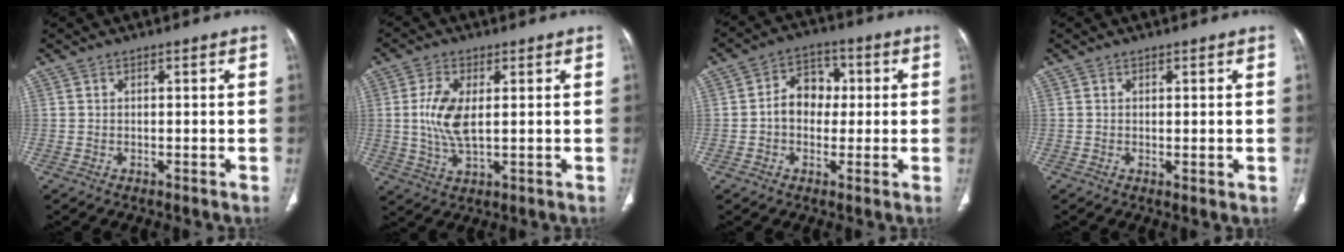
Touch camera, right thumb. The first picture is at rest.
{"total": 8.0, "force": [0.9, 3.7, 7.1], "torque": [-0.154, -0.008, 0.020]}
{"total": 7.7, "force": [0.1, 6.1, 4.7], "torque": [-0.045, 0.021, -0.009]}
{"total": 1.0, "force": [0.1, 0.3, 1.0], "torque": [-0.022, -0.007, 0.003]}